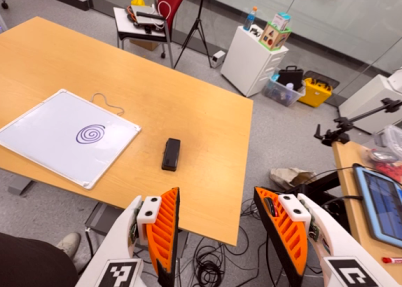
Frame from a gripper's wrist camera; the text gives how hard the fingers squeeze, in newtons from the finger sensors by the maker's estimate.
{"total": 0.0}